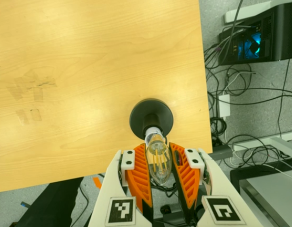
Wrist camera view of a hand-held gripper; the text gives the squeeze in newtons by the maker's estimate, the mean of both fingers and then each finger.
{"total": 9.2, "left": 8.1, "right": 10.3}